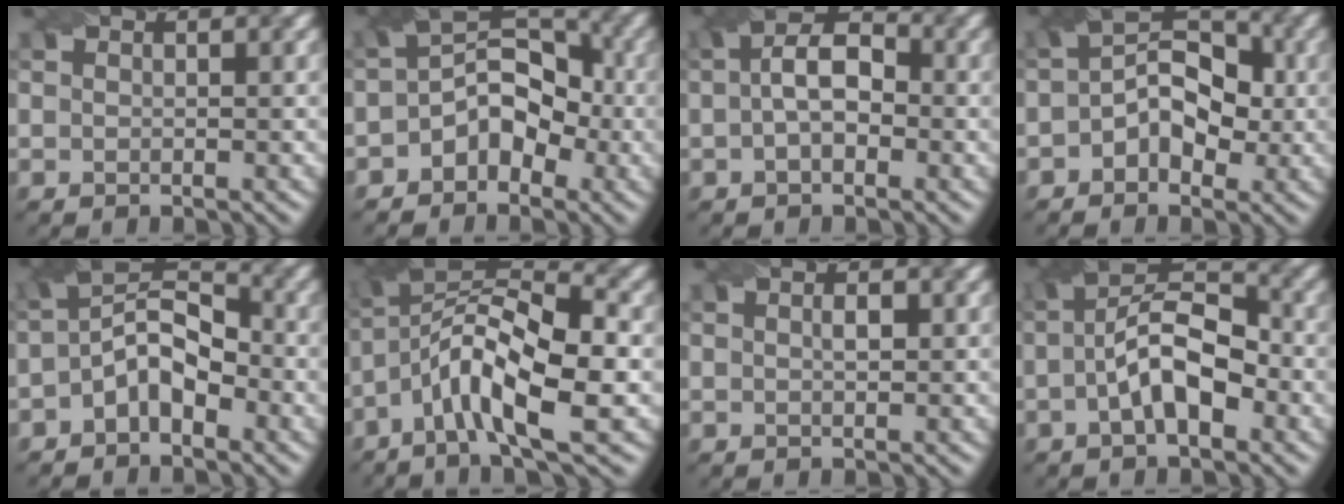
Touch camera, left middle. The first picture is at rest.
{"total": 5.1, "force": [-1.6, 3.6, 3.2], "torque": [-0.036, 0.010, -0.035]}
{"total": 4.5, "force": [0.0, 2.6, 3.7], "torque": [-0.060, 0.009, -0.006]}
{"total": 5.6, "force": [-0.5, 3.7, 4.1], "torque": [-0.054, 0.013, -0.016]}
{"total": 5.4, "force": [-1.5, 3.1, 4.1], "torque": [-0.071, 0.014, -0.036]}
{"total": 9.7, "force": [-3.1, 2.8, 8.7], "torque": [-0.155, 0.020, -0.067]}
{"total": 1.0, "force": [0.1, 0.3, 1.0], "torque": [-0.014, -0.001, 0.006]}
{"total": 6.9, "force": [-1.3, 3.1, 6.0], "torque": [-0.105, 0.014, -0.028]}